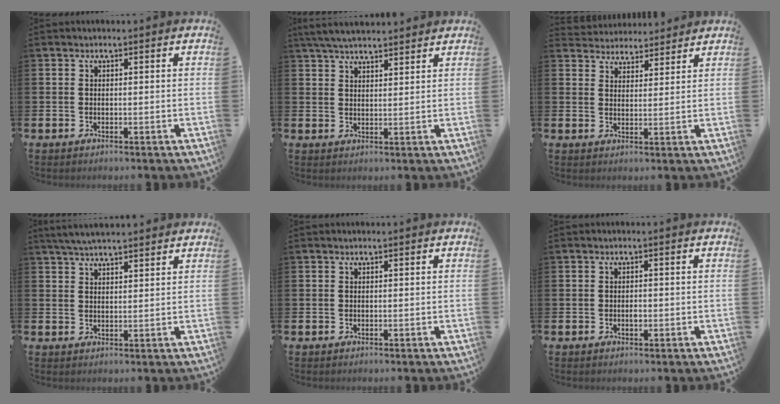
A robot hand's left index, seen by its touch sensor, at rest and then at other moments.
{"total": 4.8, "force": [4.5, 0.8, 1.4], "torque": [-0.041, -0.010, 0.084]}
{"total": 4.1, "force": [3.9, 1.0, -0.5], "torque": [-0.007, -0.022, 0.072]}
{"total": 4.4, "force": [4.1, 0.5, 1.3], "torque": [-0.038, -0.008, 0.077]}
{"total": 0.0}
{"total": 0.8, "force": [-0.2, 0.4, 0.6], "torque": [-0.004, -0.003, -0.007]}